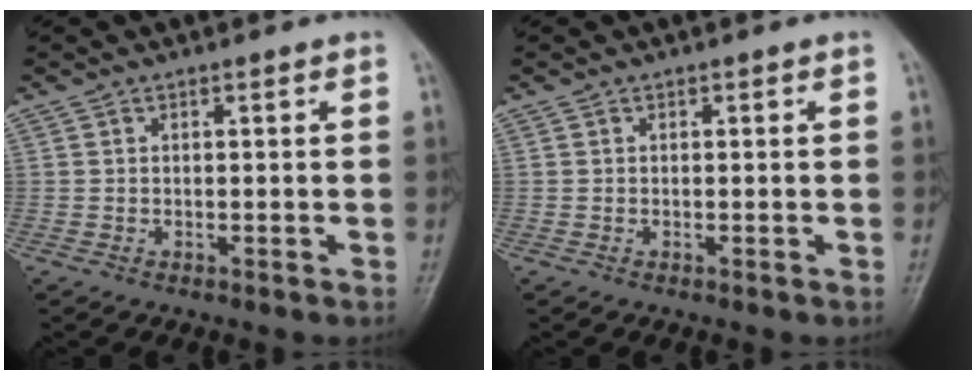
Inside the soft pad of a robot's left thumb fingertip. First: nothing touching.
{"total": 0.0}